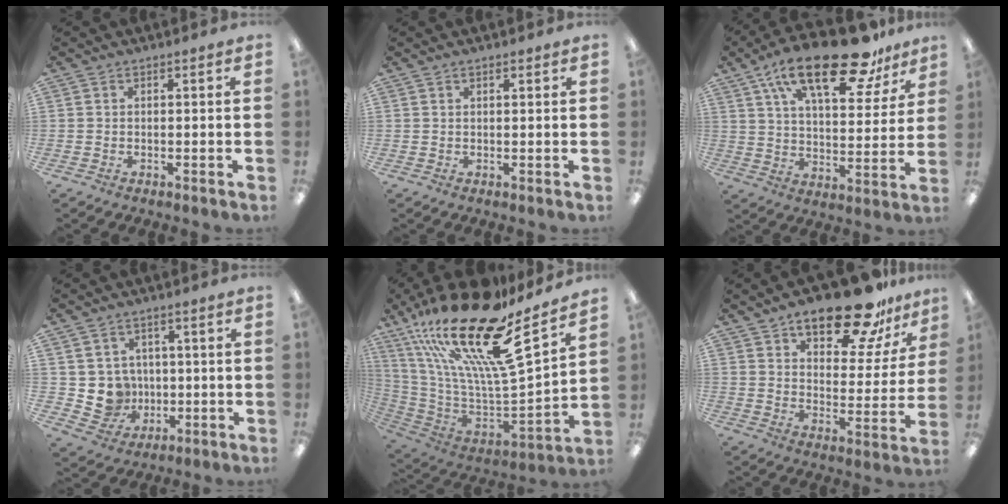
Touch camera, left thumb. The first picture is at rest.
{"total": 0.9, "force": [0.7, 0.3, 0.5], "torque": [-0.012, 0.001, 0.012]}
{"total": 23.3, "force": [15.6, 8.9, 14.9], "torque": [-0.240, -0.080, 0.260]}
{"total": 7.1, "force": [0.6, 7.0, 1.1], "torque": [-0.041, -0.001, 0.020]}
{"total": 27.0, "force": [16.9, 7.7, 19.6], "torque": [-0.331, -0.129, 0.293]}
{"total": 18.7, "force": [14.2, 6.6, 10.2], "torque": [-0.152, -0.085, 0.238]}